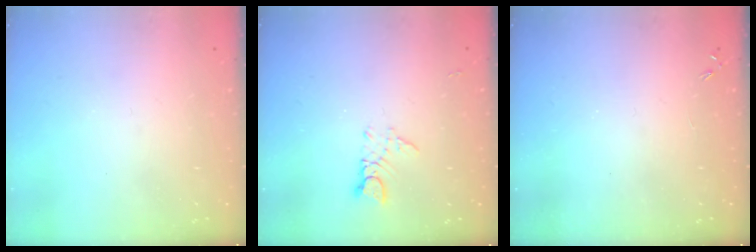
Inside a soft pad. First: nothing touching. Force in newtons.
{"total": 3.0, "press": 3.0, "slide": 0.4}
{"total": 0.0}